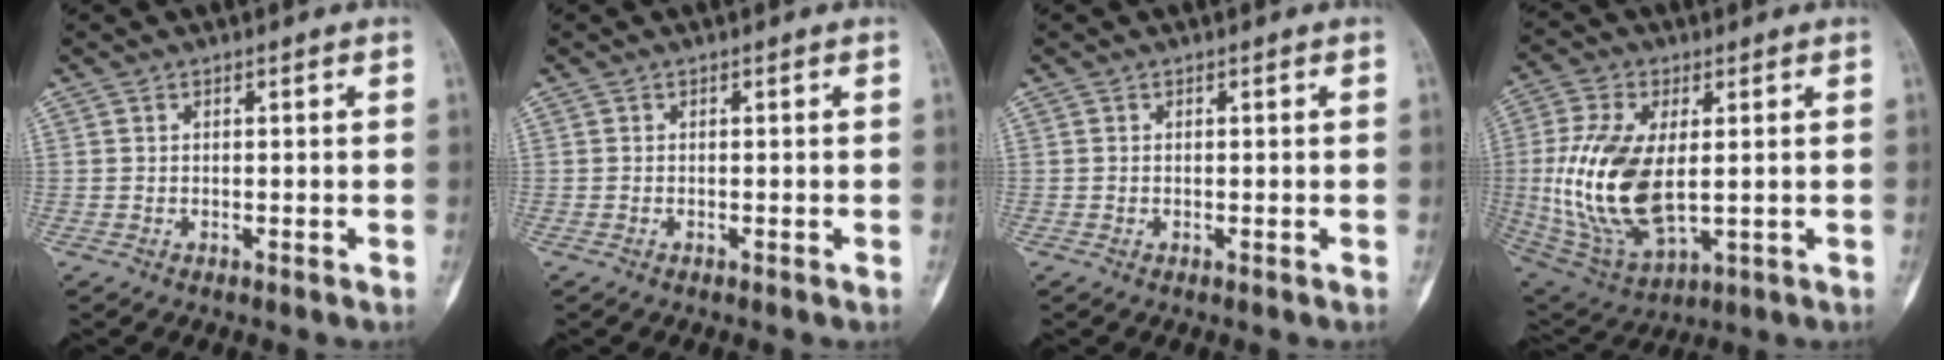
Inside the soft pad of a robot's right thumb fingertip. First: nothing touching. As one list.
[{"total": 0.0}, {"total": 0.0}, {"total": 18.4, "force": [0.5, 9.7, 15.6], "torque": [-0.326, -0.013, 0.025]}]